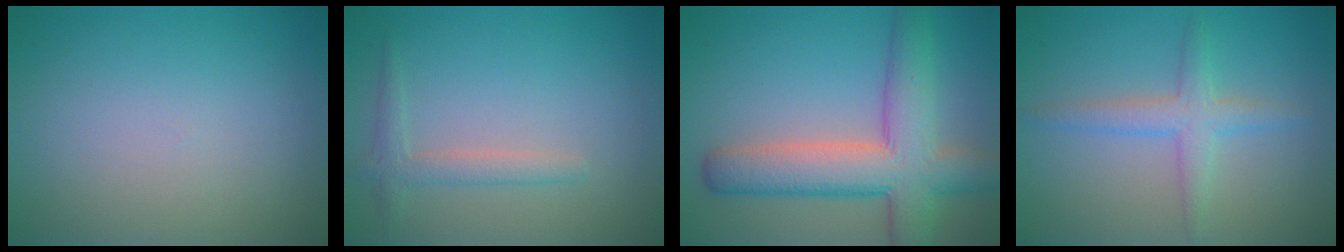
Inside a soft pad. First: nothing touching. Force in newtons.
{"total": 1.9, "press": 1.9, "slide": 0.0}
{"total": 8.2, "press": 8.2, "slide": 0.4}
{"total": 2.7, "press": 2.7, "slide": 0.0}